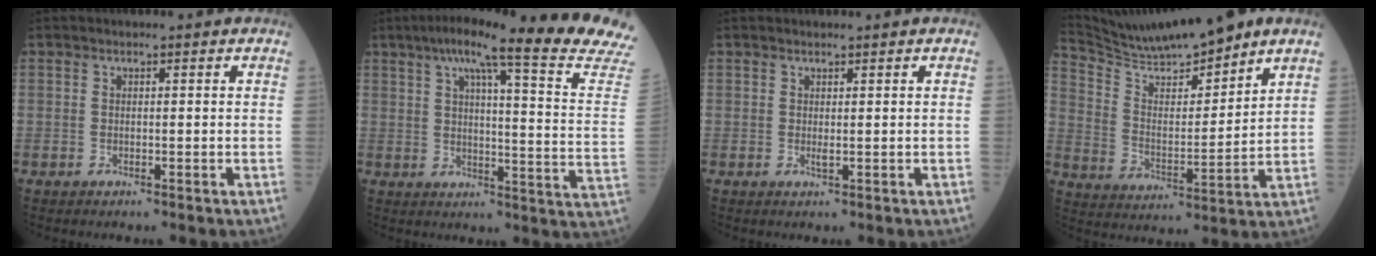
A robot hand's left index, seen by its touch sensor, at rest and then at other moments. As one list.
[{"total": 22.9, "force": [19.3, -1.8, 12.3], "torque": [-0.180, -0.059, 0.234]}, {"total": 1.5, "force": [0.9, 0.2, 1.2], "torque": [-0.028, 0.001, 0.017]}, {"total": 14.1, "force": [13.0, 0.1, 5.5], "torque": [-0.113, 0.006, 0.237]}]